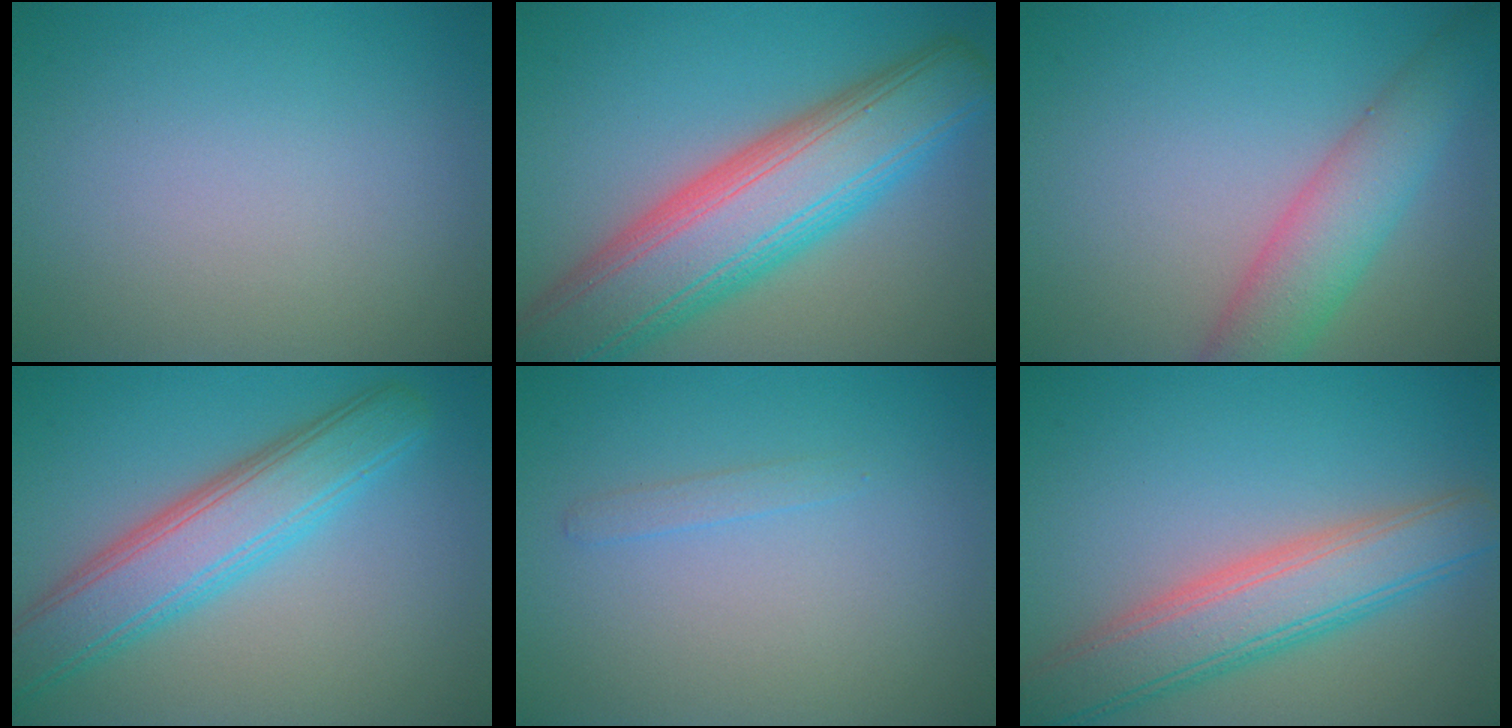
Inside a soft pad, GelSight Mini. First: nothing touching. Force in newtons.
{"total": 11.3, "press": 11.3, "slide": 0.6}
{"total": 5.0, "press": 5.0, "slide": 0.1}
{"total": 6.4, "press": 6.4, "slide": 0.4}
{"total": 0.8, "press": 0.8, "slide": 0.0}
{"total": 6.6, "press": 6.6, "slide": 0.4}